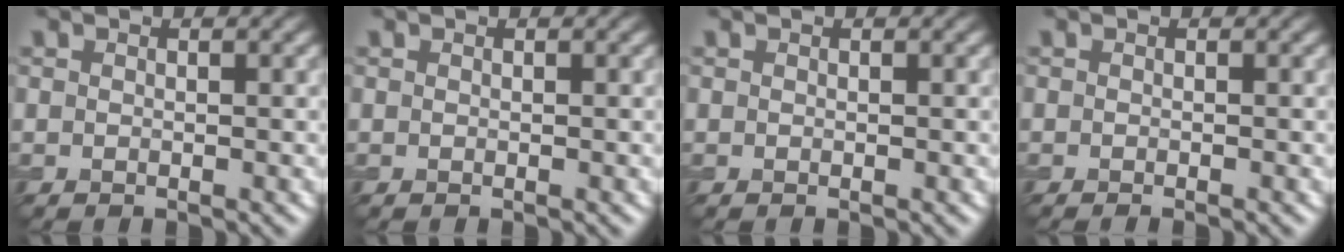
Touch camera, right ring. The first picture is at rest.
{"total": 0.0}
{"total": 0.0}
{"total": 0.8, "force": [-0.5, 0.2, 0.6], "torque": [-0.006, -0.006, -0.010]}